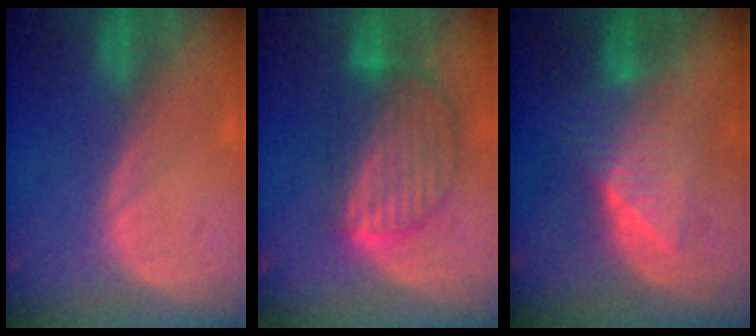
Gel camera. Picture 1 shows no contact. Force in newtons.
{"total": 9.0, "press": 7.7, "slide": 4.6}
{"total": 6.5, "press": 6.5, "slide": 0.6}